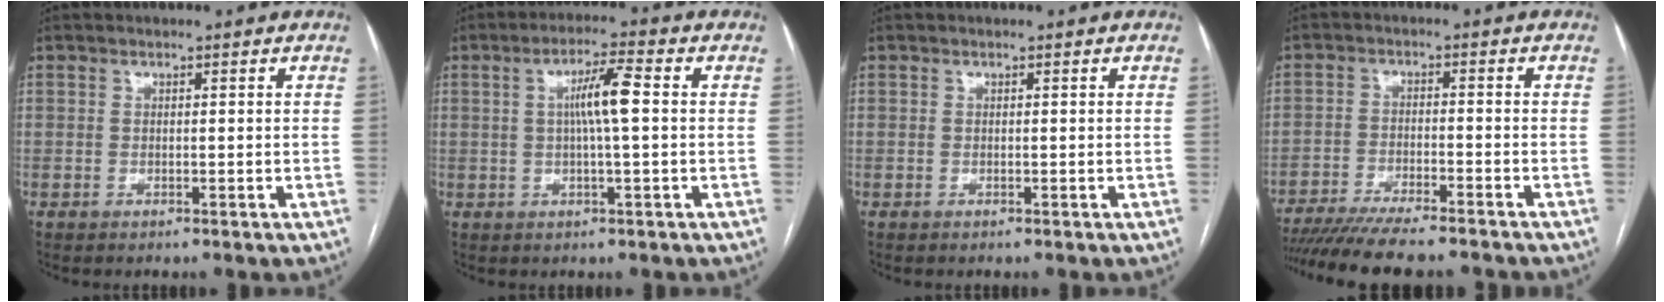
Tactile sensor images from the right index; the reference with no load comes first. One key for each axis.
{"total": 6.2, "fx": 0.7, "fy": 0.3, "fz": 6.1, "tx": -0.112, "ty": 0.009, "tz": 0.010}
{"total": 0.0}
{"total": 15.5, "fx": -13.5, "fy": 1.5, "fz": 7.3, "tx": -0.122, "ty": -0.025, "tz": -0.204}